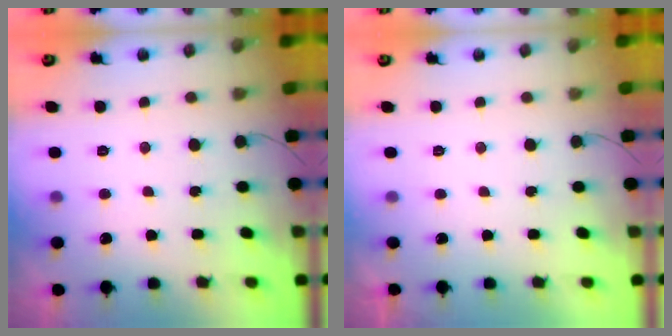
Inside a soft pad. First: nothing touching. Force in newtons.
{"total": 2.3, "press": 2.3, "slide": 0.4}